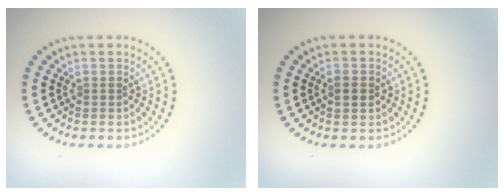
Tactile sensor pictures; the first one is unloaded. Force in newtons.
{"total": 1.5, "press": 1.5, "slide": 0.1}